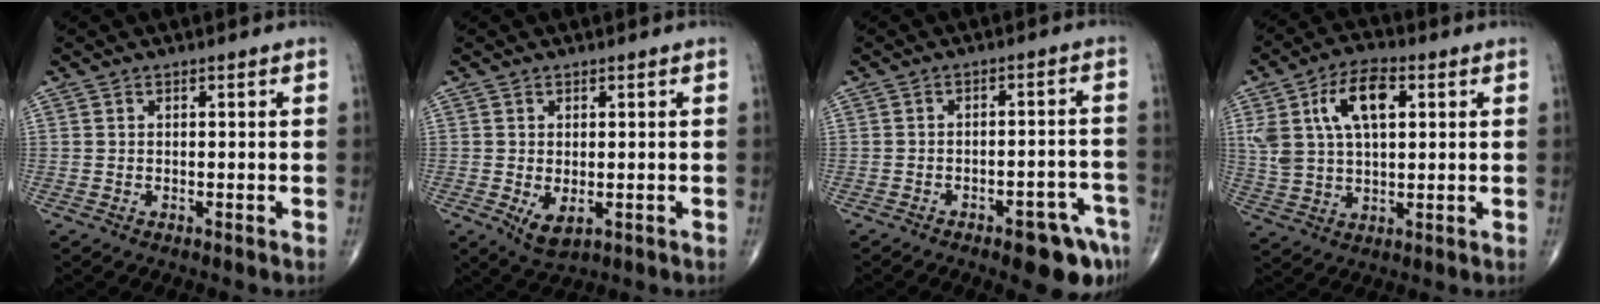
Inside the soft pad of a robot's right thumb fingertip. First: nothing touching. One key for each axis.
{"total": 3.4, "fx": -0.6, "fy": 1.8, "fz": 2.9, "tx": -0.045, "ty": -0.007, "tz": 0.002}
{"total": 9.1, "fx": -5.7, "fy": 3.1, "fz": 6.4, "tx": -0.065, "ty": 0.040, "tz": -0.065}
{"total": 12.3, "fx": 4.0, "fy": 6.4, "fz": 9.7, "tx": -0.179, "ty": 0.005, "tz": 0.073}